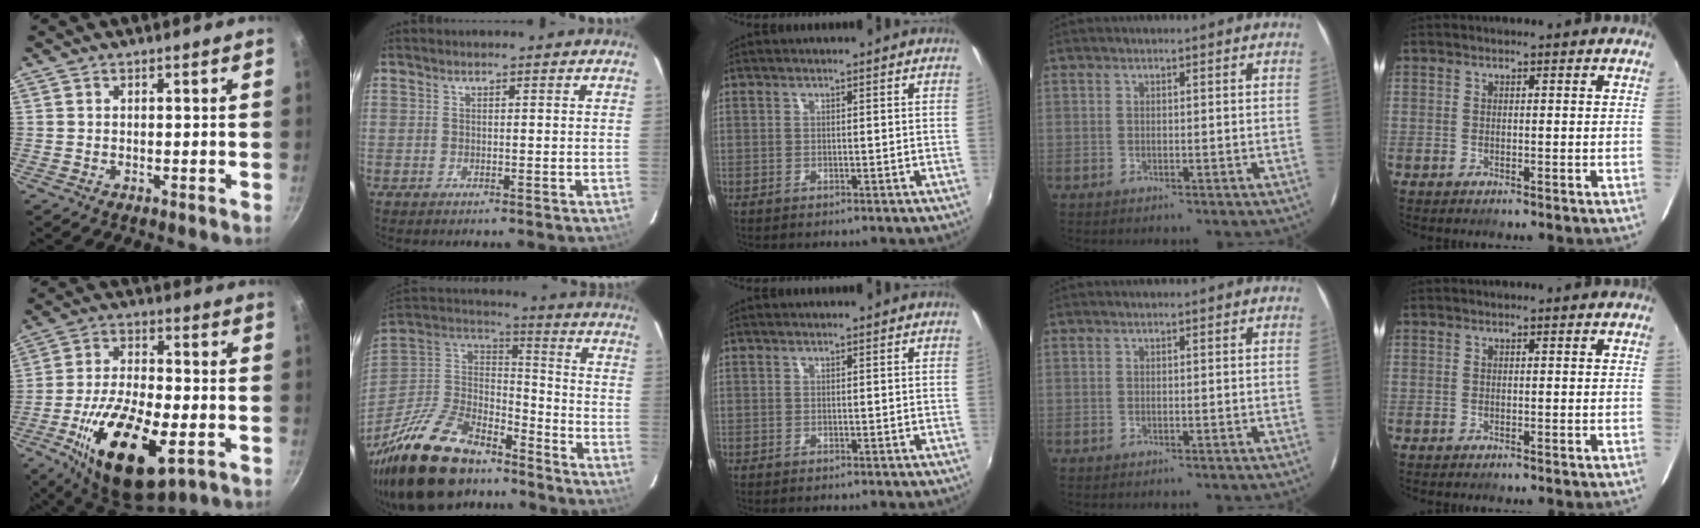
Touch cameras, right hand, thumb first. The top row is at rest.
{"thumb": {"total": 22.2, "force": [-7.8, 9.6, 18.4], "torque": [-0.321, 0.013, -0.130]}, "index": {"total": 26.7, "force": [-19.7, 12.2, 13.1], "torque": [-0.286, 0.006, -0.317]}}